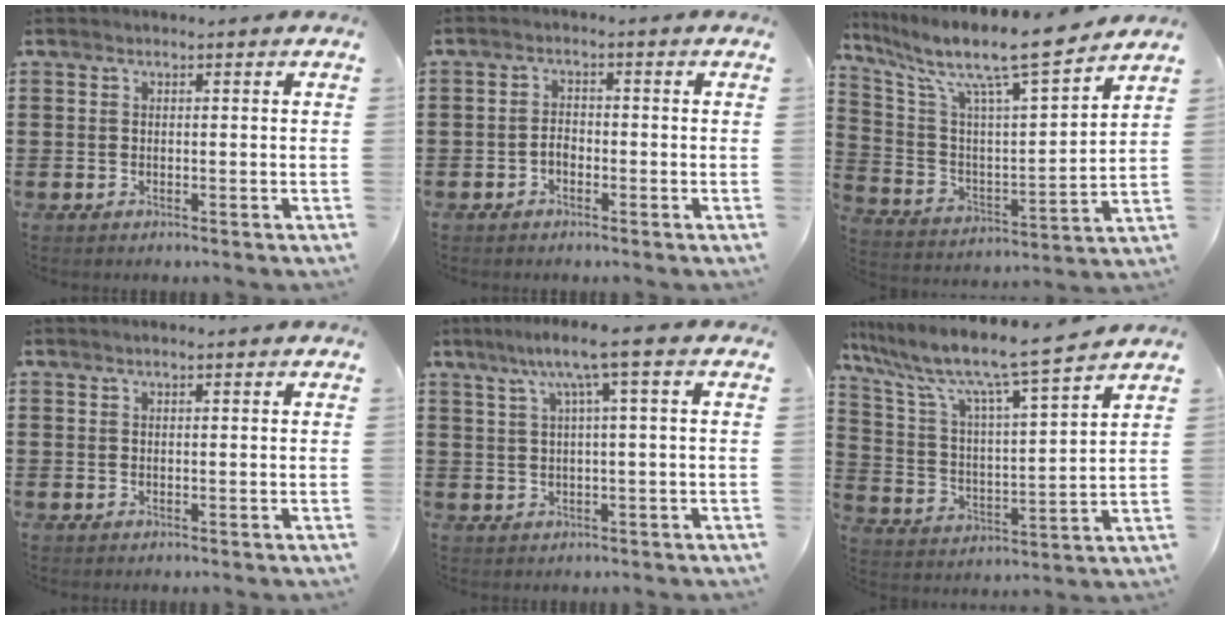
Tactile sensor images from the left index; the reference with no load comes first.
{"total": 2.0, "force": [-0.9, 1.1, 1.4], "torque": [-0.030, 0.004, -0.019]}
{"total": 11.0, "force": [8.8, 1.2, 6.6], "torque": [-0.154, -0.062, 0.139]}
{"total": 0.6, "force": [0.4, 0.0, 0.5], "torque": [-0.008, 0.001, 0.008]}
{"total": 6.7, "force": [2.6, -0.2, 6.2], "torque": [-0.125, 0.004, 0.040]}
{"total": 8.3, "force": [7.0, 0.1, 4.3], "torque": [-0.117, -0.055, 0.108]}